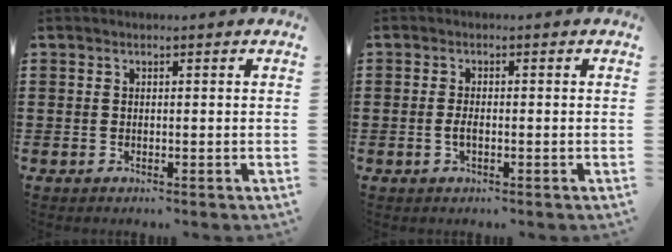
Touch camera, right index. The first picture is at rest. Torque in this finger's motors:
{"motor_torque": [0.93, 1.21, 0.25, 0.05]}